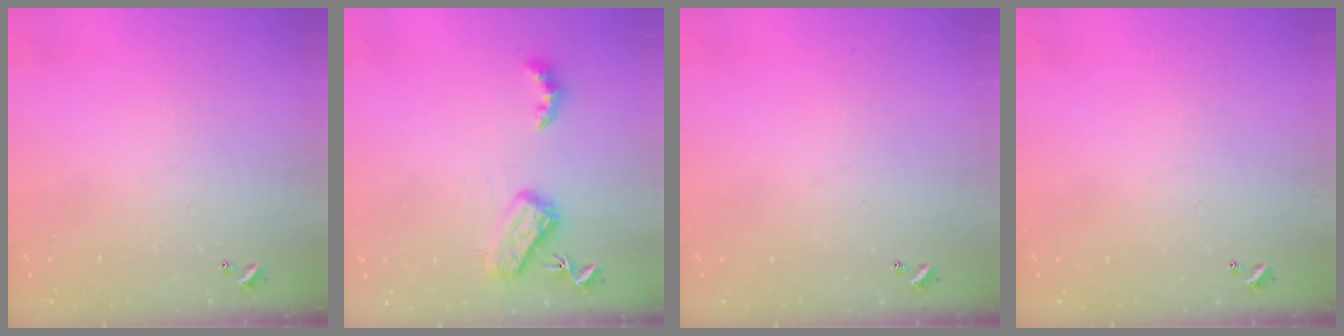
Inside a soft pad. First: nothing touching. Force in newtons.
{"total": 5.3, "press": 5.3, "slide": 0.6}
{"total": 0.0}
{"total": 0.0}